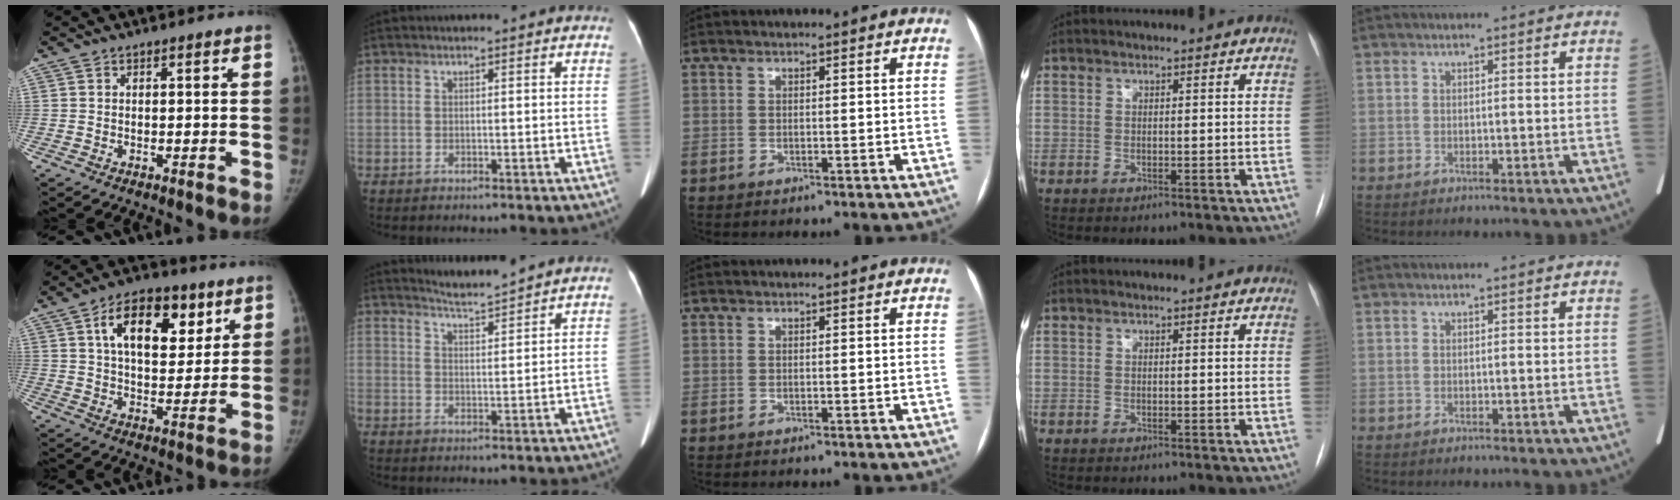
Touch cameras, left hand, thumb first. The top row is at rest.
{"thumb": {"total": 15.6, "force": [6.7, 8.6, 11.1], "torque": [-0.132, -0.016, 0.111]}, "index": {"total": 4.3, "force": [4.2, -1.0, 0.4], "torque": [-0.016, -0.006, 0.074]}}